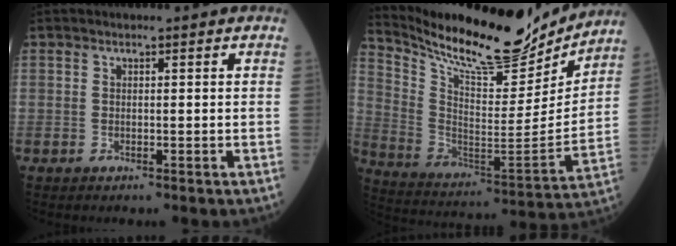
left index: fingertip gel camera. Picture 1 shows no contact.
{"total": 21.5, "force": [19.4, 4.1, 8.3], "torque": [-0.159, -0.043, 0.306]}